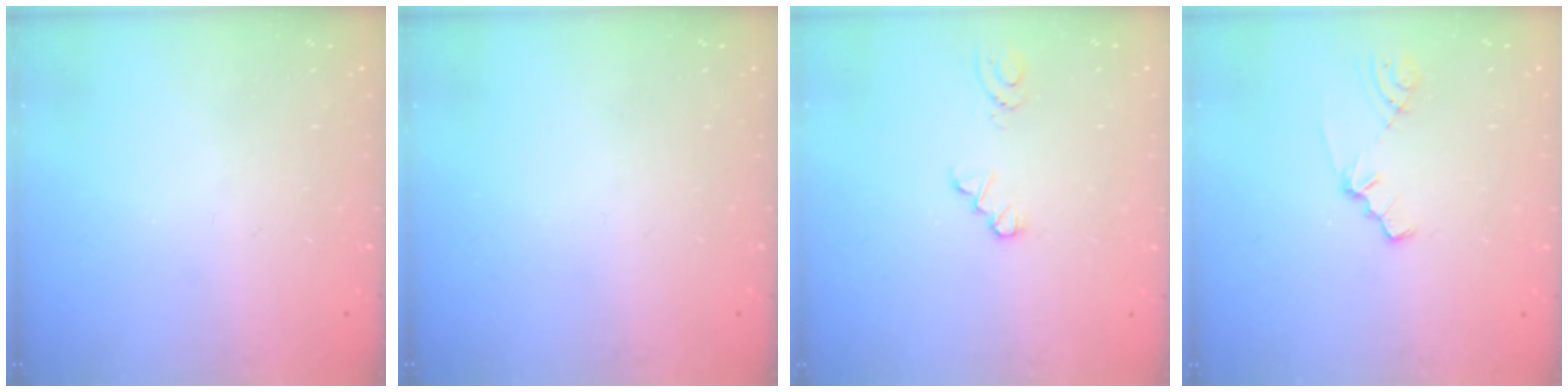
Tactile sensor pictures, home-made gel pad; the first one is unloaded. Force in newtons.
{"total": 0.0}
{"total": 1.4, "press": 1.4, "slide": 0.2}
{"total": 1.5, "press": 1.5, "slide": 0.3}